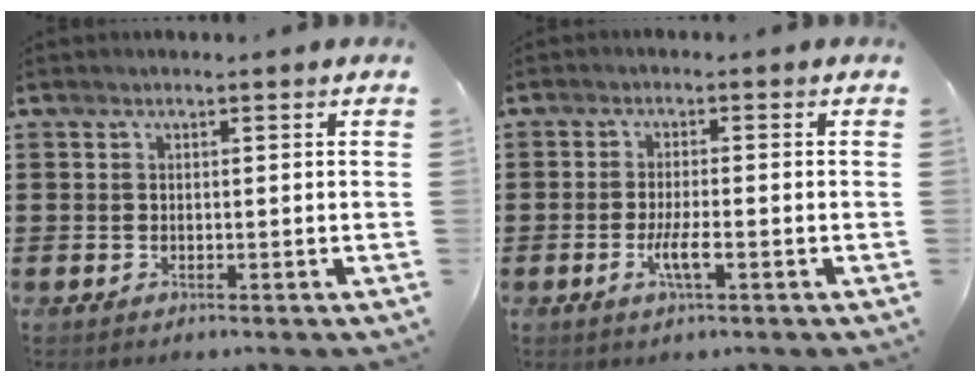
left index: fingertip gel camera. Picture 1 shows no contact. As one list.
[{"total": 3.8, "force": [-1.4, 0.6, 3.5], "torque": [-0.071, -0.006, -0.027]}]